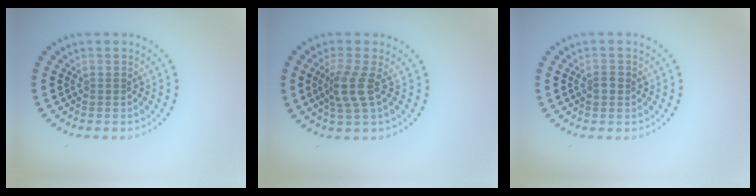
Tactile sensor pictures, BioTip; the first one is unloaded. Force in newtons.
{"total": 2.7, "press": 2.0, "slide": 1.8}
{"total": 1.1, "press": 1.1, "slide": 0.1}